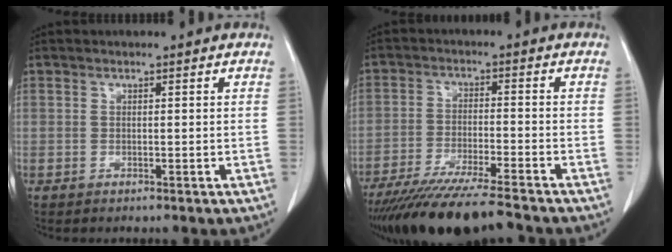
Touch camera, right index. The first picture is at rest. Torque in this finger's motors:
{"motor_torque": [1.17, -0.98, 0.29, 0.15]}